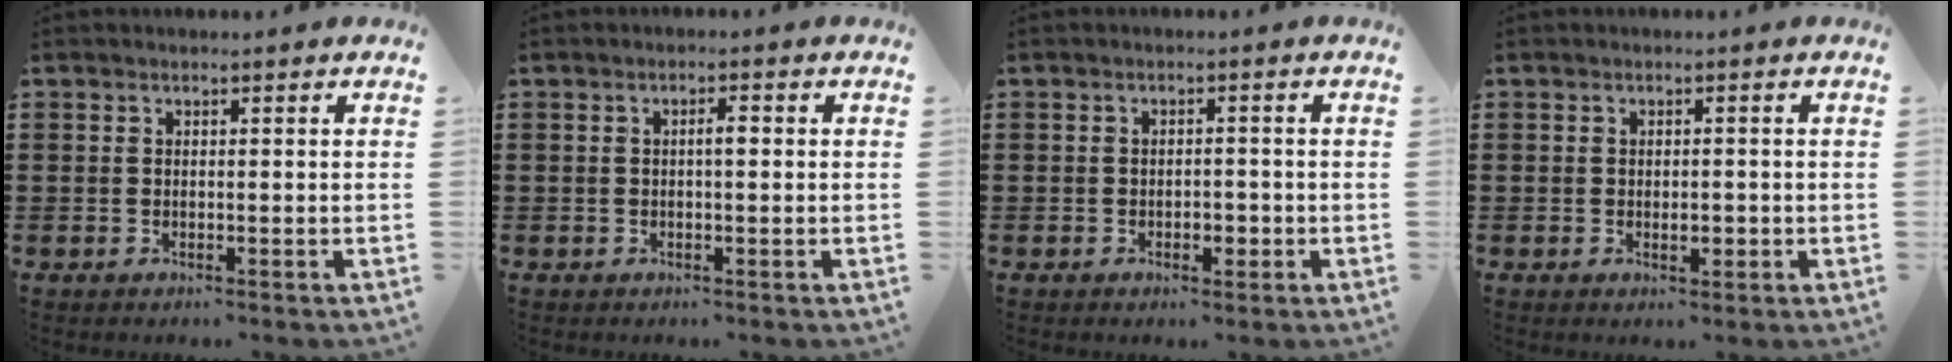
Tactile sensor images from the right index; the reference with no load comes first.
{"total": 2.2, "force": [0.0, 0.7, 2.1], "torque": [-0.040, 0.003, -0.002]}
{"total": 1.9, "force": [-0.9, 1.0, 1.4], "torque": [-0.028, 0.000, -0.019]}
{"total": 2.1, "force": [-0.4, 1.0, 1.8], "torque": [-0.035, 0.000, -0.006]}